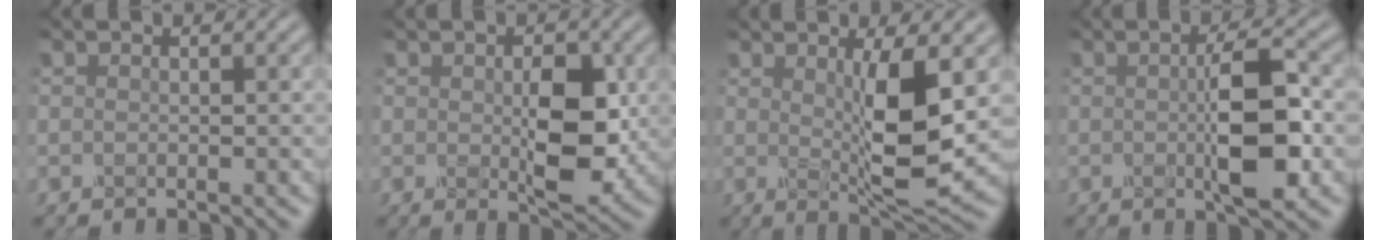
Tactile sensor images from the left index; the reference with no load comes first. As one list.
[{"total": 5.2, "force": [-0.2, 2.3, 4.6], "torque": [-0.077, -0.001, 0.003]}, {"total": 6.2, "force": [0.6, 1.0, 6.0], "torque": [-0.102, -0.008, 0.019]}, {"total": 6.1, "force": [-0.4, 1.2, 6.0], "torque": [-0.103, 0.008, -0.006]}]